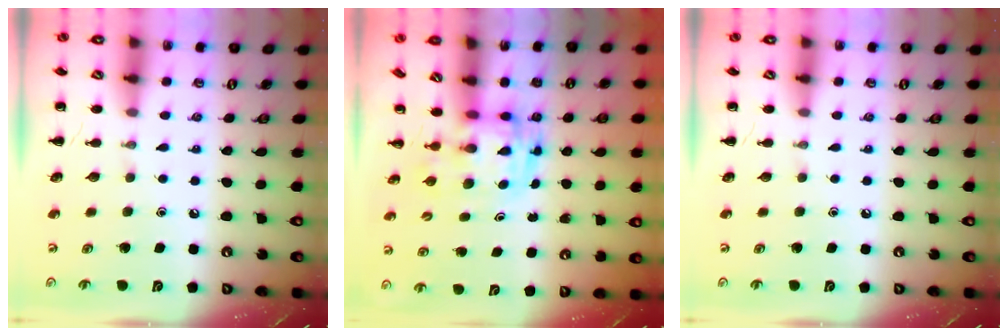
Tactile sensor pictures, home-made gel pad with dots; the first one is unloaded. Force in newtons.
{"total": 2.8, "press": 2.7, "slide": 0.5}
{"total": 0.0}